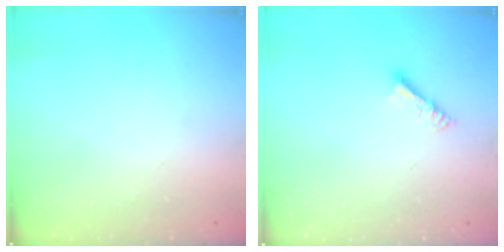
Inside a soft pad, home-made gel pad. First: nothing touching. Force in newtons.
{"total": 4.4, "press": 4.4, "slide": 0.6}